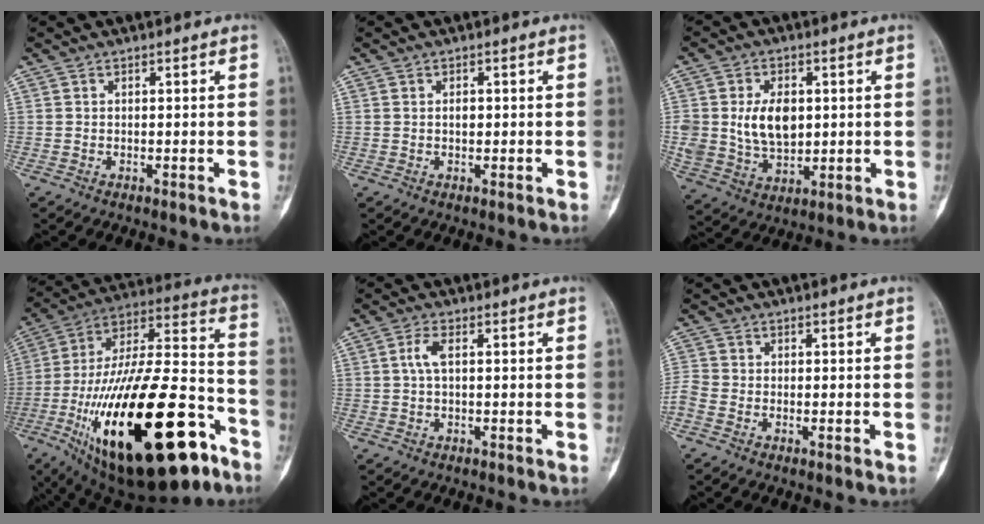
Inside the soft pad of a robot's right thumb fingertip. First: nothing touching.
{"total": 1.1, "force": [0.1, 0.7, 0.8], "torque": [-0.004, 0.000, 0.001]}
{"total": 11.6, "force": [1.6, 8.0, 8.3], "torque": [-0.130, -0.010, 0.041]}
{"total": 40.1, "force": [-16.9, 15.5, 33.0], "torque": [-0.564, 0.048, -0.263]}
{"total": 2.8, "force": [0.3, 1.1, 2.6], "torque": [-0.062, 0.005, 0.005]}
{"total": 3.7, "force": [-1.6, 2.0, 2.7], "torque": [-0.069, 0.008, -0.041]}